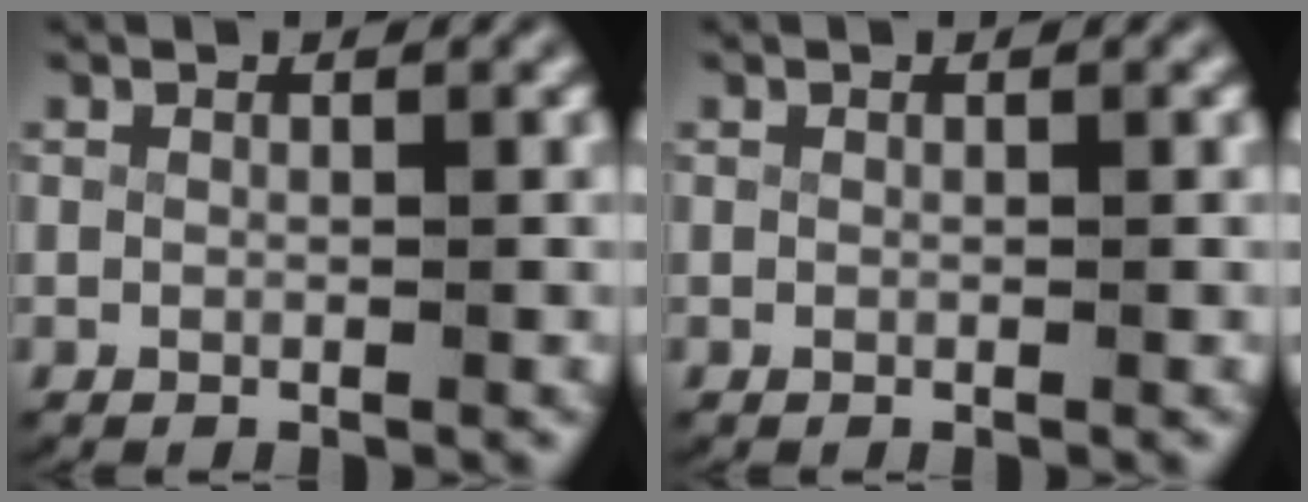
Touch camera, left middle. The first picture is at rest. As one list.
[{"total": 0.0}]